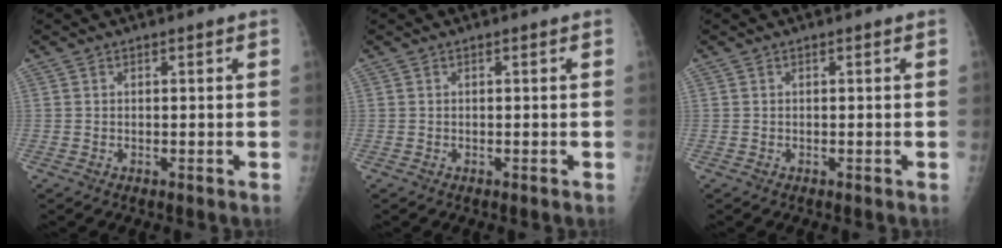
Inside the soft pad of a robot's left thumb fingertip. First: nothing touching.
{"total": 0.0}
{"total": 0.0}